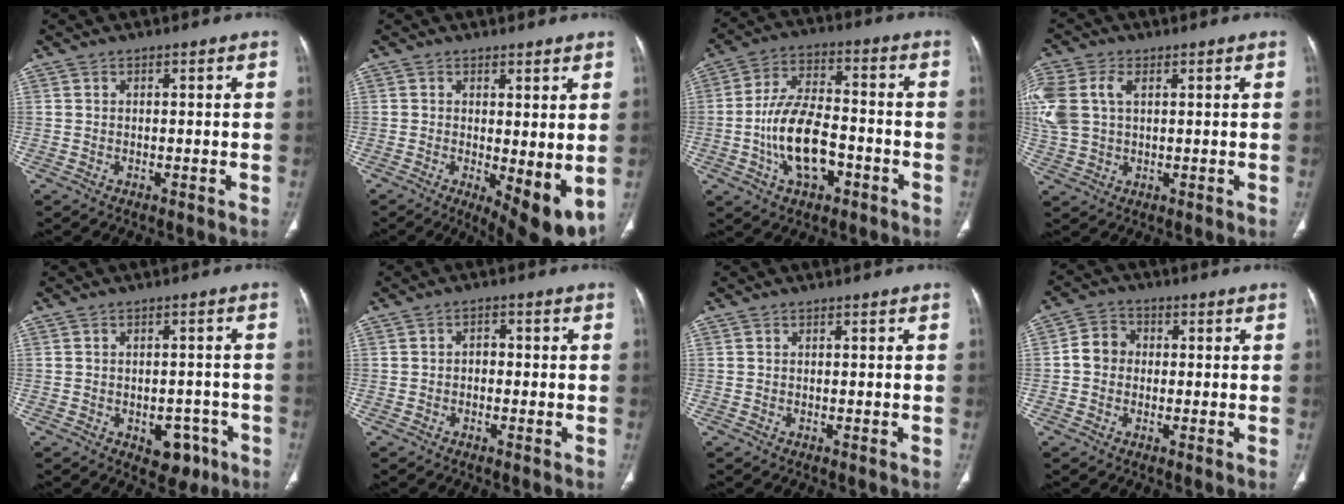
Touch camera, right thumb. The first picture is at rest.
{"total": 9.0, "force": [-0.9, 3.2, 8.3], "torque": [-0.116, -0.026, -0.005]}
{"total": 13.6, "force": [-4.1, 7.4, 10.6], "torque": [-0.193, 0.033, -0.071]}
{"total": 13.0, "force": [3.3, 8.8, 9.0], "torque": [-0.249, 0.018, 0.065]}
{"total": 6.0, "force": [-2.7, 4.1, 3.4], "torque": [-0.018, 0.017, -0.027]}
{"total": 2.0, "force": [-0.5, 1.5, 1.2], "torque": [-0.005, 0.009, -0.014]}
{"total": 0.0}
{"total": 5.1, "force": [-0.2, 4.5, 2.3], "torque": [-0.027, 0.014, -0.013]}